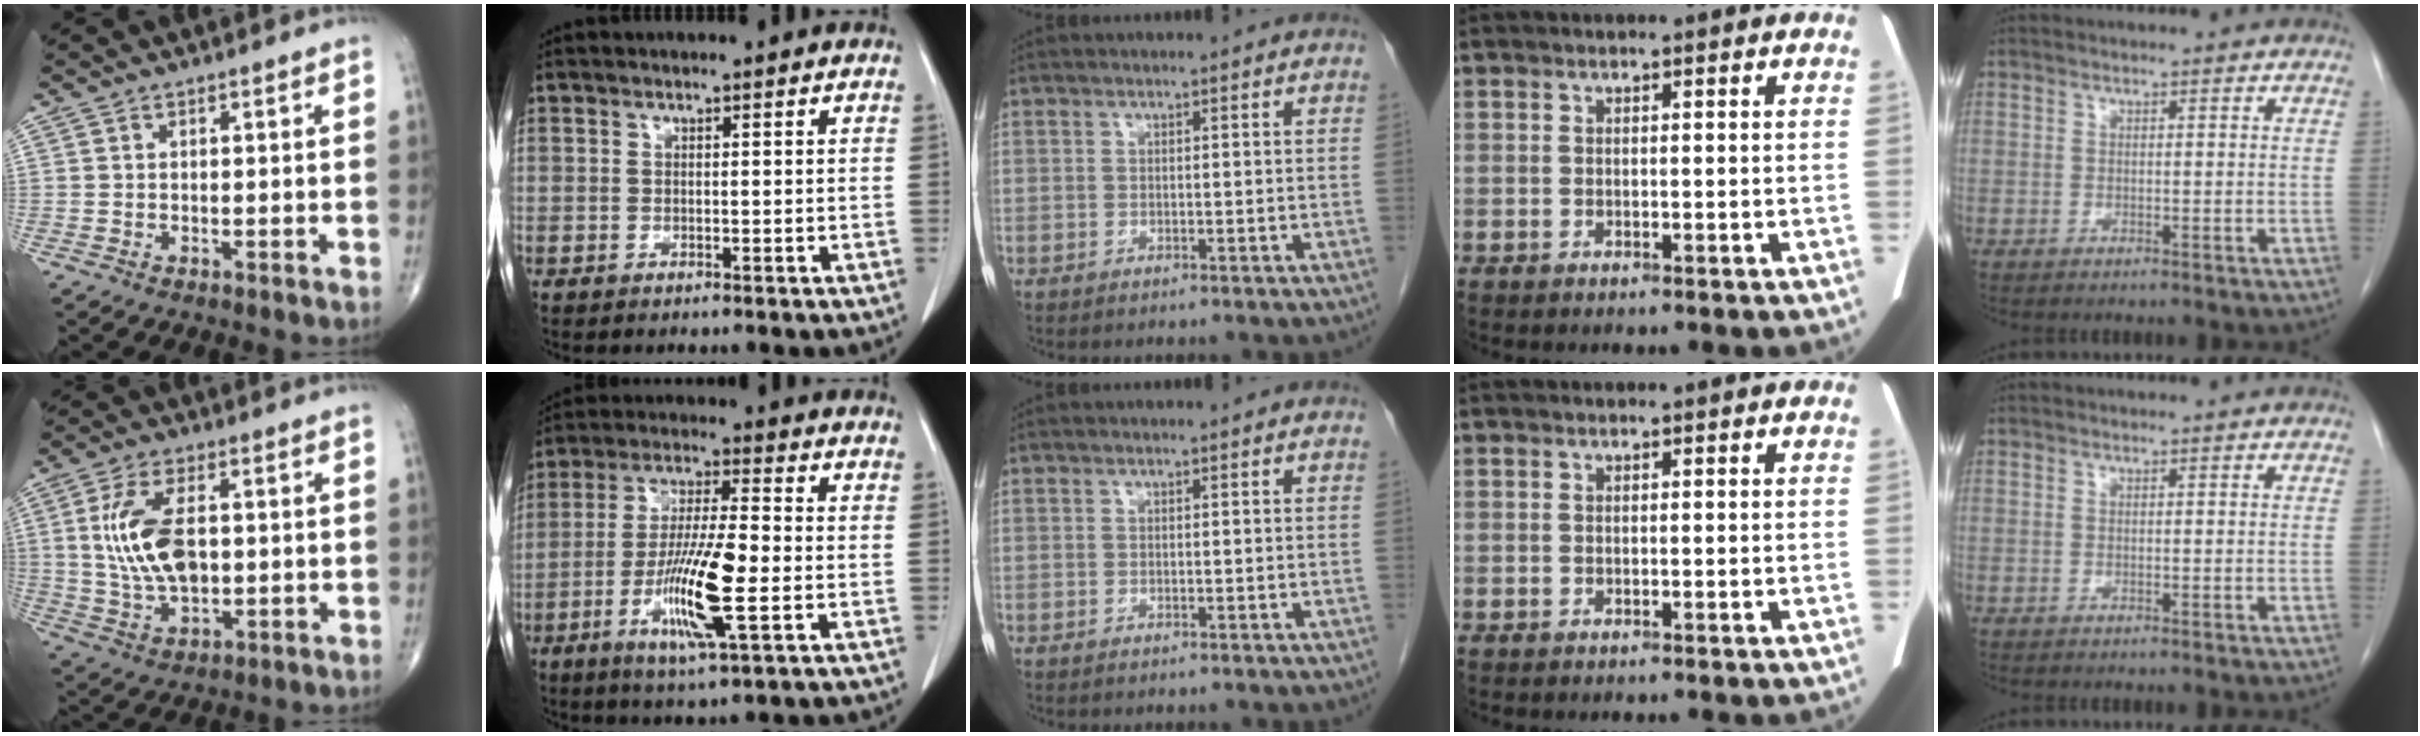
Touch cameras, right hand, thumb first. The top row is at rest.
{"thumb": {"total": 12.2, "force": [1.3, 6.4, 10.3], "torque": [-0.201, -0.002, 0.030]}, "index": {"total": 12.4, "force": [-3.5, 1.0, 11.9], "torque": [-0.228, -0.016, -0.067]}}